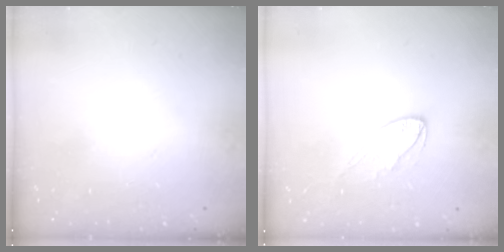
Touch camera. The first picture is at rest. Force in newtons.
{"total": 6.9, "press": 6.9, "slide": 0.2}